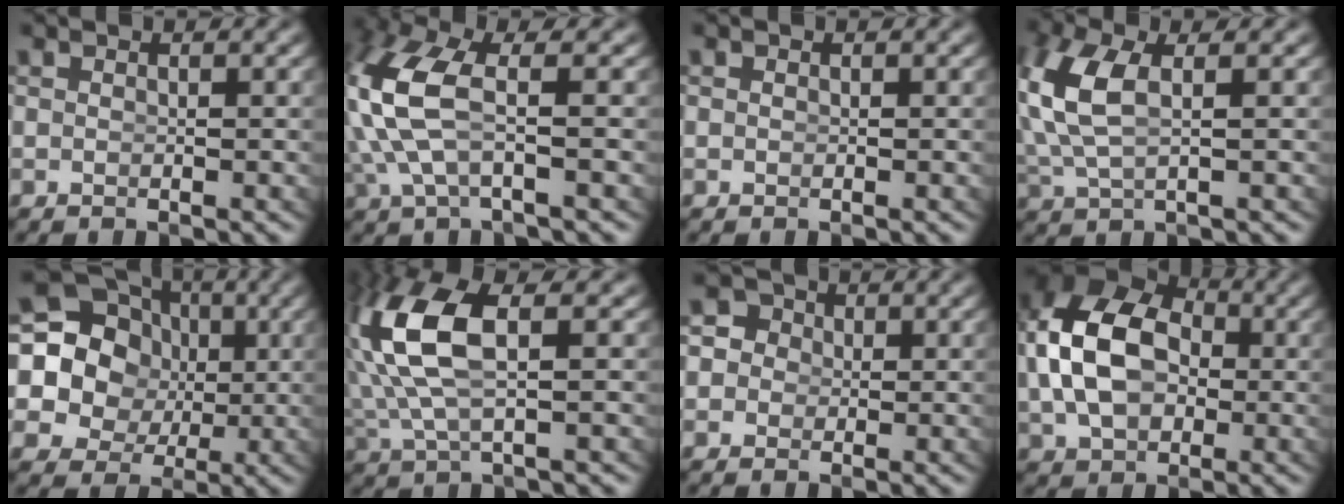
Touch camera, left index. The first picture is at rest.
{"total": 6.1, "force": [0.6, 3.1, 5.3], "torque": [-0.141, -0.015, 0.021]}
{"total": 0.0}
{"total": 5.1, "force": [1.1, 2.5, 4.3], "torque": [-0.118, -0.013, 0.034]}
{"total": 17.8, "force": [1.6, 16.3, 7.0], "torque": [-0.211, -0.049, 0.026]}
{"total": 8.2, "force": [1.6, 3.7, 7.2], "torque": [-0.180, -0.011, 0.045]}
{"total": 6.1, "force": [0.8, 5.5, 2.4], "torque": [-0.051, -0.002, 0.000]}
{"total": 12.6, "force": [2.0, 9.5, 8.0], "torque": [-0.170, -0.008, 0.033]}